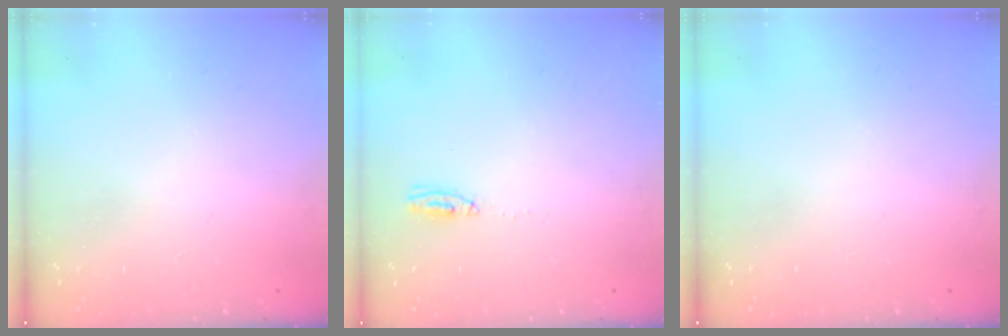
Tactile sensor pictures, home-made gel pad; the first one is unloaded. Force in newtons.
{"total": 3.4, "press": 3.0, "slide": 1.7}
{"total": 0.0}